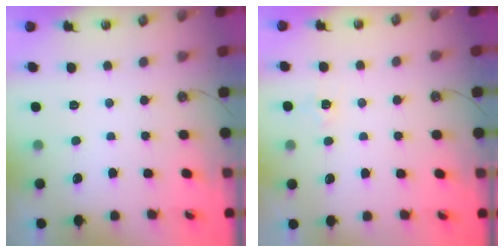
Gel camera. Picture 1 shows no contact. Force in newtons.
{"total": 4.3, "press": 4.2, "slide": 0.7}